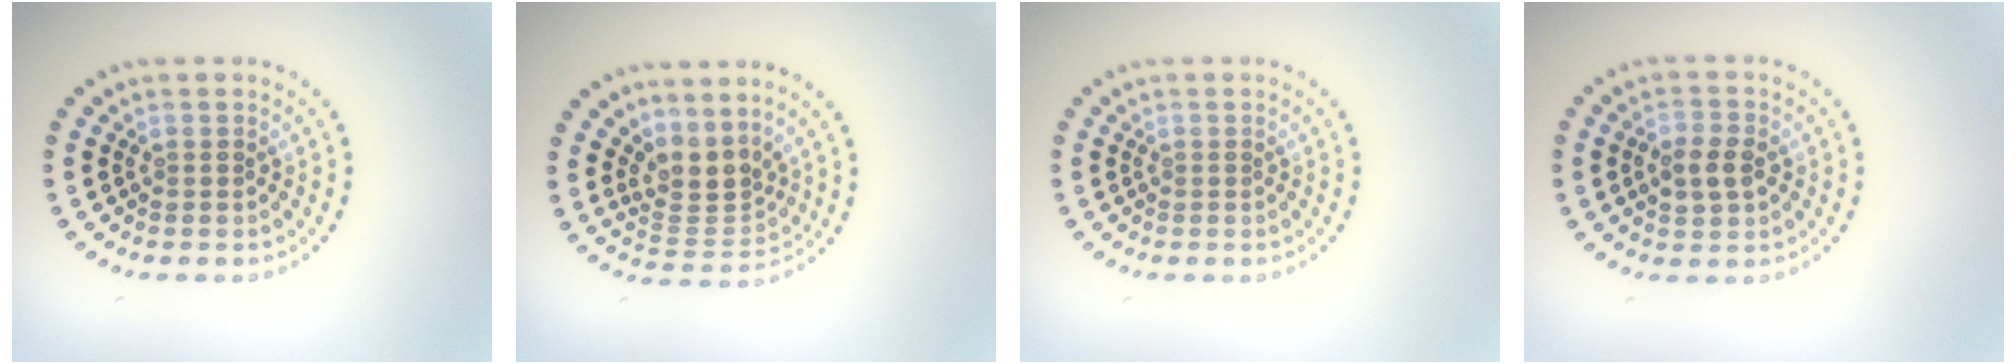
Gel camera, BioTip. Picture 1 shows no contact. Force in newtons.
{"total": 3.2, "press": 2.5, "slide": 2.0}
{"total": 0.0}
{"total": 2.7, "press": 2.7, "slide": 0.0}